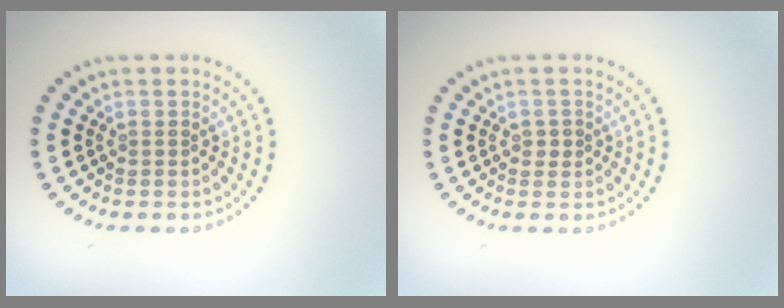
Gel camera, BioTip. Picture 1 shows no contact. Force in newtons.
{"total": 0.8, "press": 0.8, "slide": 0.1}